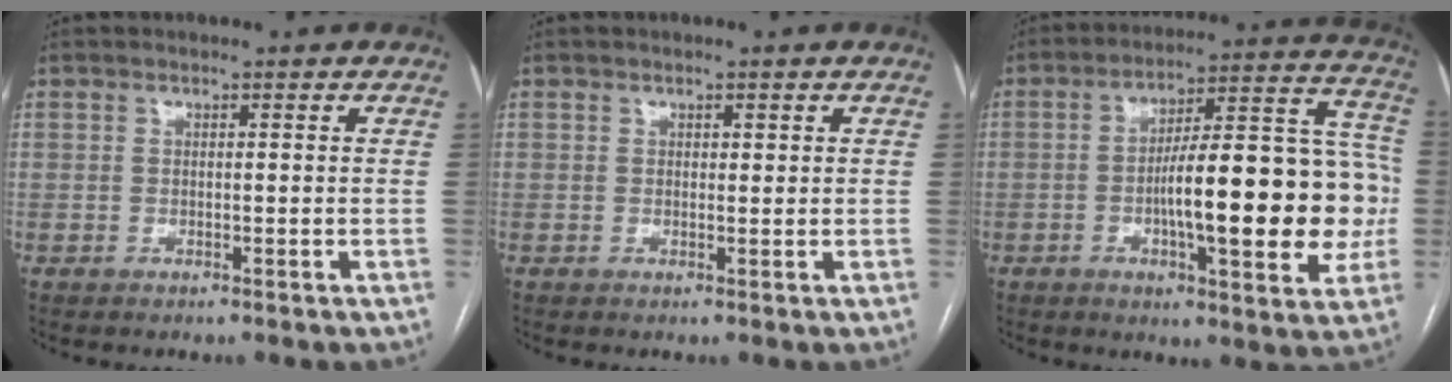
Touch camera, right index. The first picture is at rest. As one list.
[{"total": 1.1, "force": [0.5, 0.5, 0.9], "torque": [-0.011, 0.000, 0.008]}, {"total": 21.2, "force": [-2.7, 4.7, 20.5], "torque": [-0.260, 0.036, -0.035]}]